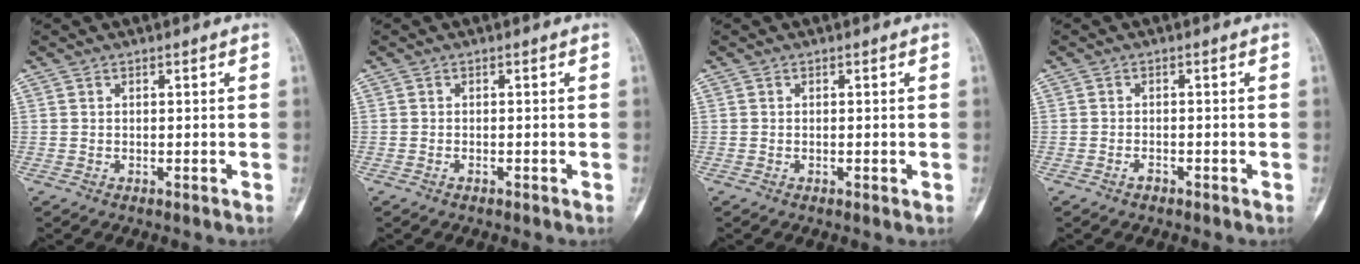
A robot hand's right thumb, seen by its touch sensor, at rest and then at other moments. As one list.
[{"total": 0.6, "force": [-0.4, 0.3, 0.3], "torque": [-0.008, 0.002, -0.008]}, {"total": 0.8, "force": [-0.2, 0.4, 0.7], "torque": [-0.010, -0.001, -0.003]}, {"total": 1.2, "force": [-0.9, 0.7, 0.5], "torque": [-0.011, 0.004, -0.015]}]